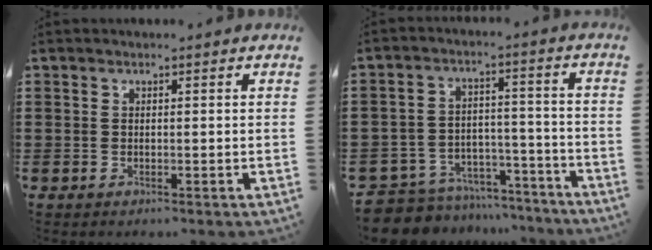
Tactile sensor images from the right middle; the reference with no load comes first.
{"total": 7.3, "force": [-7.2, 1.4, 0.4], "torque": [-0.015, 0.021, -0.146]}